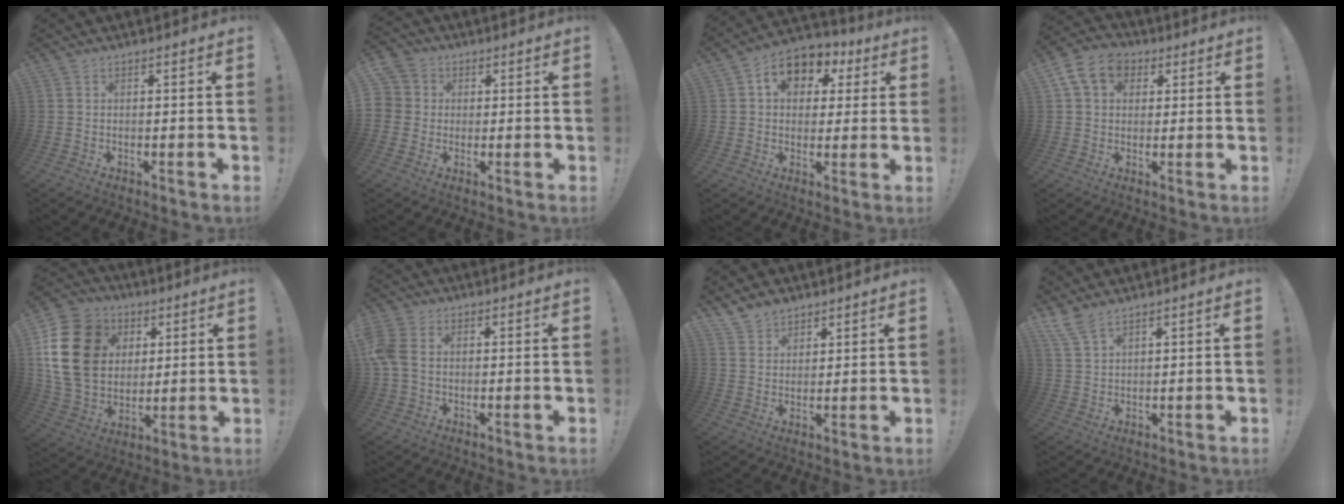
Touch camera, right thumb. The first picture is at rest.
{"total": 5.3, "force": [0.2, 5.2, 1.3], "torque": [-0.030, 0.006, 0.005]}
{"total": 9.8, "force": [3.3, 7.7, 5.1], "torque": [-0.072, -0.009, 0.064]}
{"total": 11.3, "force": [4.2, 8.6, 5.9], "torque": [-0.089, -0.004, 0.083]}
{"total": 20.5, "force": [5.2, 16.1, 11.5], "torque": [-0.213, -0.010, 0.111]}
{"total": 7.1, "force": [0.6, 5.1, 4.8], "torque": [-0.122, 0.000, 0.013]}
{"total": 5.9, "force": [4.9, 3.2, 0.8], "torque": [-0.019, -0.034, 0.096]}
{"total": 5.0, "force": [4.1, 1.1, 2.6], "torque": [-0.065, -0.017, 0.079]}